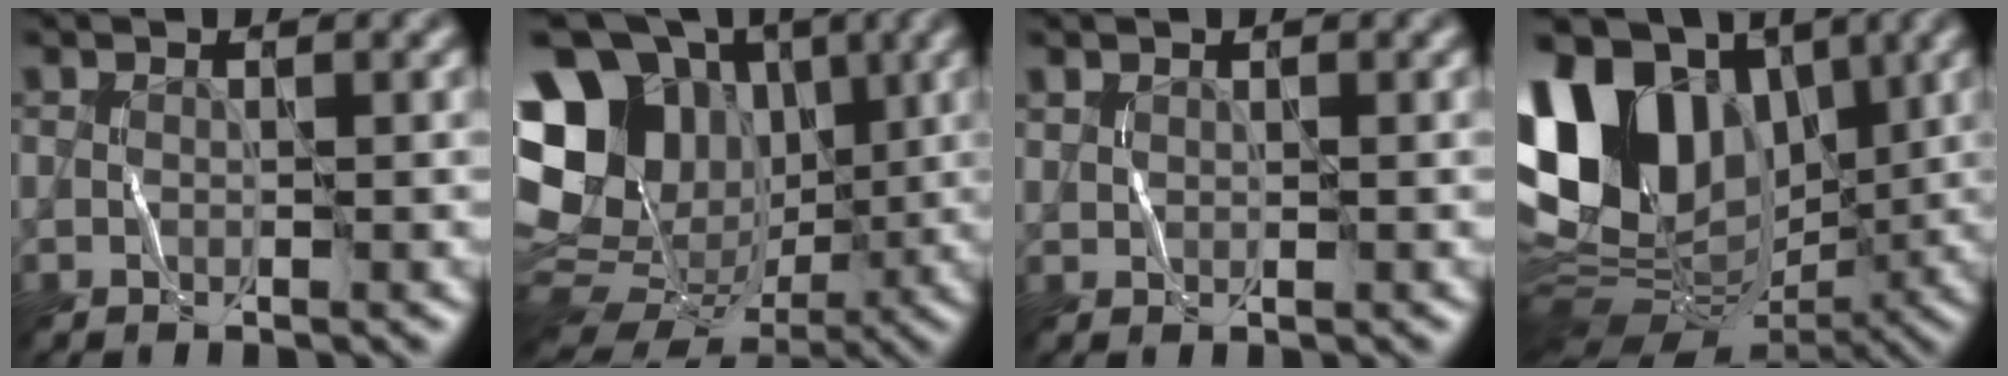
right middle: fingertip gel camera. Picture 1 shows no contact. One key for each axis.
{"total": 19.8, "fx": 3.7, "fy": 16.0, "fz": 11.1, "tx": -0.234, "ty": 0.028, "tz": 0.067}
{"total": 0.9, "fx": 0.6, "fy": 0.5, "fz": 0.4, "tx": -0.011, "ty": -0.002, "tz": 0.015}
{"total": 16.1, "fx": 4.0, "fy": 11.3, "fz": 10.7, "tx": -0.203, "ty": 0.034, "tz": 0.070}